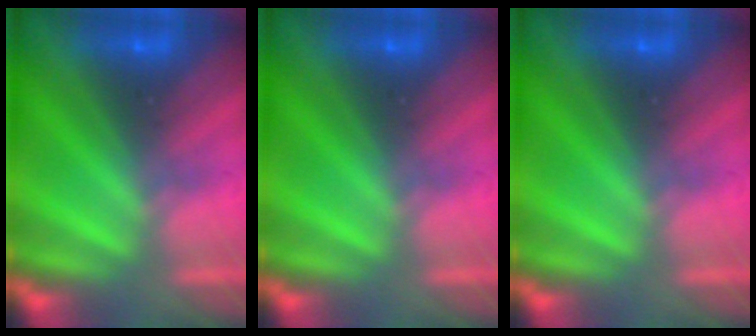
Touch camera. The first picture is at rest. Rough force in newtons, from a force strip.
{"total": 0.0}
{"total": 0.0}